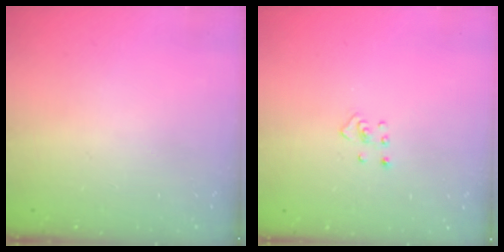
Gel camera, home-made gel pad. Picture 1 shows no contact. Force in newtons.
{"total": 2.4, "press": 2.3, "slide": 0.4}